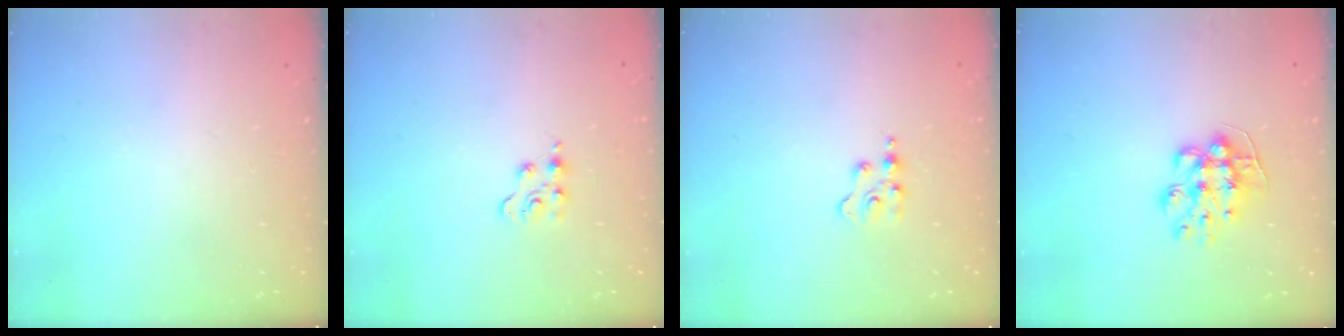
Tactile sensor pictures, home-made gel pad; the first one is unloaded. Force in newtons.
{"total": 3.0, "press": 3.0, "slide": 0.4}
{"total": 2.3, "press": 2.3, "slide": 0.3}
{"total": 9.5, "press": 9.5, "slide": 0.7}